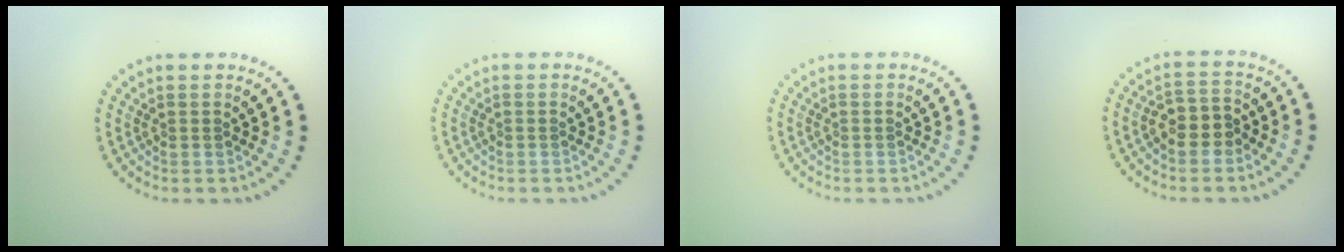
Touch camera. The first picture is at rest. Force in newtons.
{"total": 0.0}
{"total": 0.0}
{"total": 2.7, "press": 2.5, "slide": 1.0}